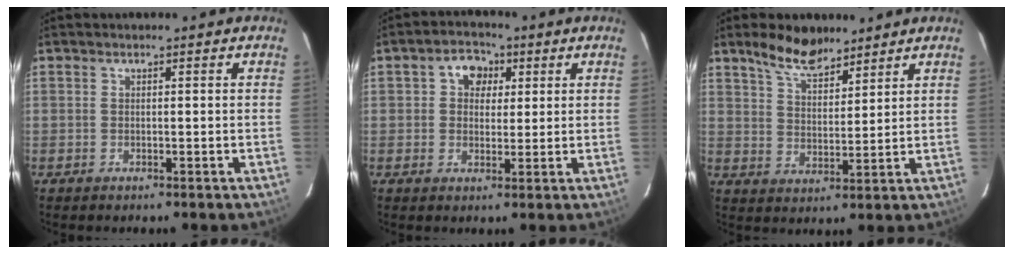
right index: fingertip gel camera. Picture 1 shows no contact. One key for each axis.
{"total": 6.0, "fx": 1.6, "fy": 5.4, "fz": 2.1, "tx": -0.027, "ty": 0.016, "tz": 0.021}
{"total": 8.0, "fx": 6.4, "fy": 3.0, "fz": 3.8, "tx": -0.066, "ty": 0.005, "tz": 0.119}